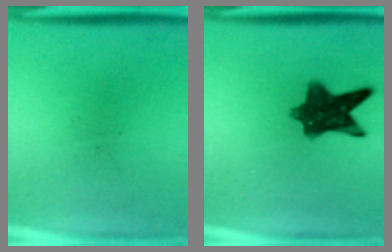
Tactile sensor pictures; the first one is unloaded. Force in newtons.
{"total": 9.7}